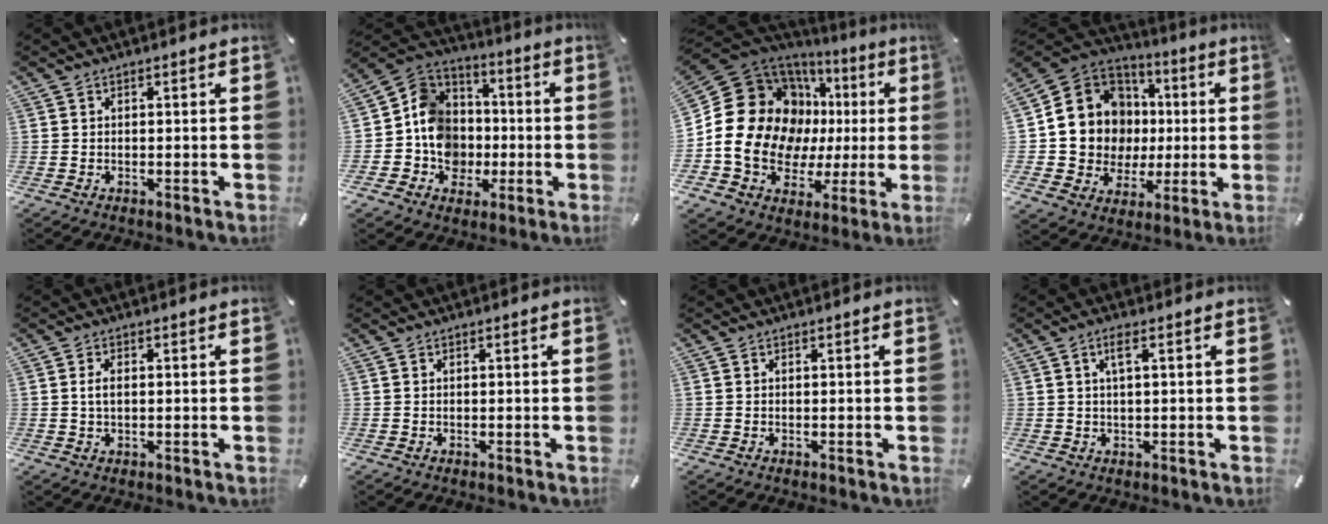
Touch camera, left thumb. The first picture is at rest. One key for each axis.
{"total": 13.8, "fx": -2.5, "fy": 12.6, "fz": 5.0, "tx": -0.112, "ty": 0.017, "tz": -0.037}
{"total": 23.0, "fx": 3.0, "fy": 17.8, "fz": 14.2, "tx": -0.279, "ty": -0.027, "tz": 0.076}
{"total": 13.4, "fx": 0.9, "fy": 13.1, "fz": 2.9, "tx": -0.052, "ty": -0.026, "tz": 0.041}
{"total": 2.7, "fx": 0.2, "fy": 1.5, "fz": 2.3, "tx": -0.046, "ty": 0.005, "tz": 0.002}
{"total": 0.0}
{"total": 0.0}
{"total": 3.1, "fx": 1.0, "fy": 0.9, "fz": 2.8, "tx": -0.058, "ty": 0.006, "tz": 0.015}